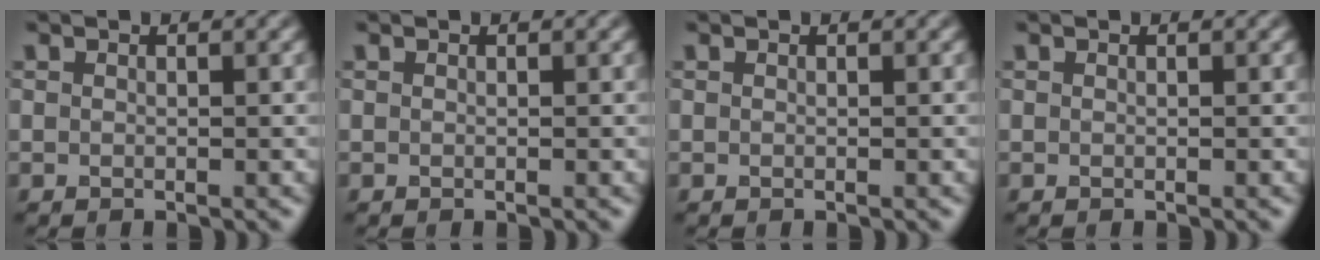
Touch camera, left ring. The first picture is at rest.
{"total": 0.0}
{"total": 0.0}
{"total": 0.0}